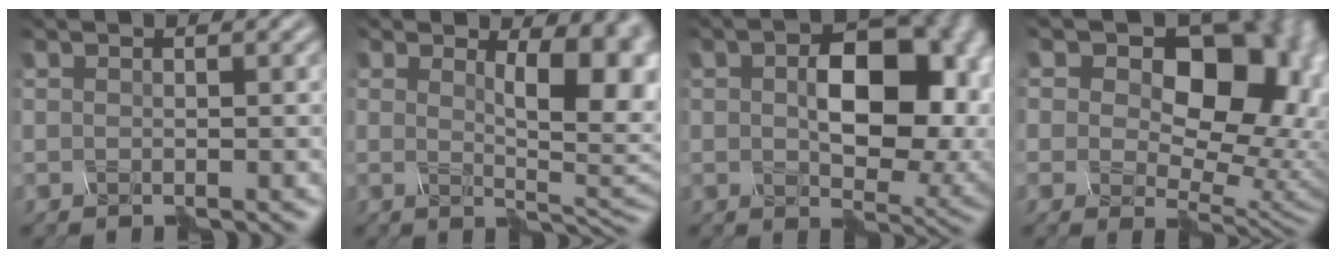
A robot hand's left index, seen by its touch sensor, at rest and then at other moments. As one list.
[{"total": 5.0, "force": [1.1, 1.6, 4.6], "torque": [-0.061, -0.008, 0.044]}, {"total": 10.2, "force": [0.6, 6.0, 8.3], "torque": [-0.118, 0.002, 0.042]}, {"total": 12.3, "force": [3.1, 8.2, 8.7], "torque": [-0.114, -0.001, 0.081]}]